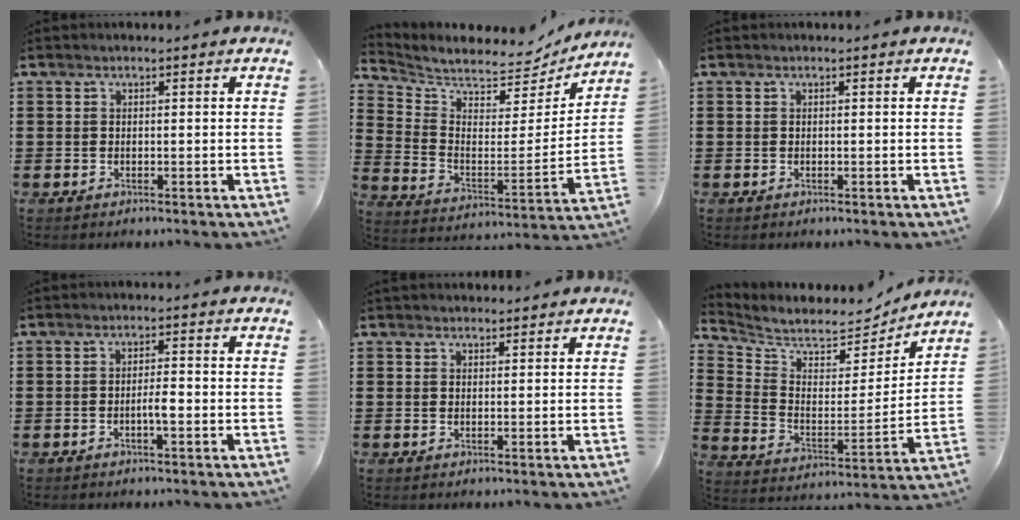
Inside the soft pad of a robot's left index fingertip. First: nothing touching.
{"total": 5.7, "force": [5.5, 0.9, 0.9], "torque": [-0.053, -0.053, 0.092]}
{"total": 0.0}
{"total": 2.6, "force": [-0.8, 0.5, 2.4], "torque": [-0.045, 0.004, -0.015]}
{"total": 1.4, "force": [1.3, 0.3, 0.1], "torque": [-0.004, 0.001, 0.026]}
{"total": 5.8, "force": [5.5, 1.4, 1.1], "torque": [-0.057, -0.047, 0.092]}